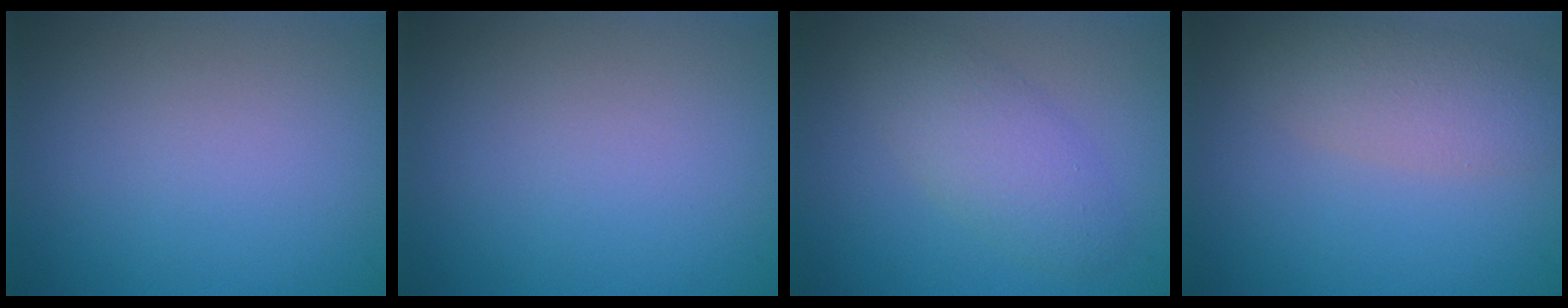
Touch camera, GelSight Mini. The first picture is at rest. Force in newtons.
{"total": 0.0}
{"total": 3.8, "press": 3.8, "slide": 0.0}
{"total": 3.6, "press": 3.6, "slide": 0.2}